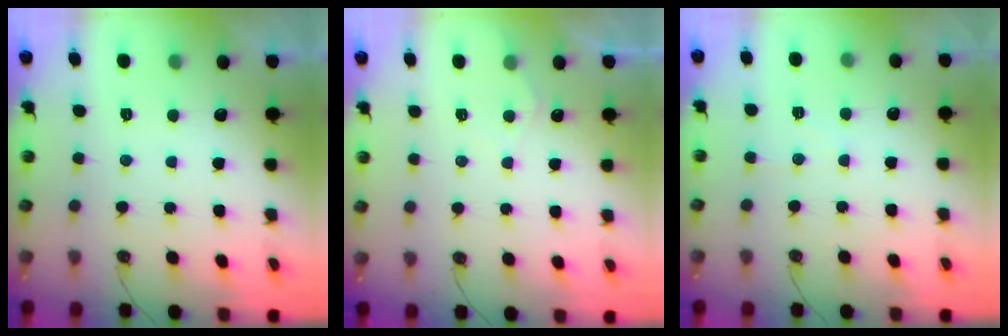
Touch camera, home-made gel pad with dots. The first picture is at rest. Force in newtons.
{"total": 4.6, "press": 4.5, "slide": 0.6}
{"total": 5.0, "press": 5.0, "slide": 0.7}